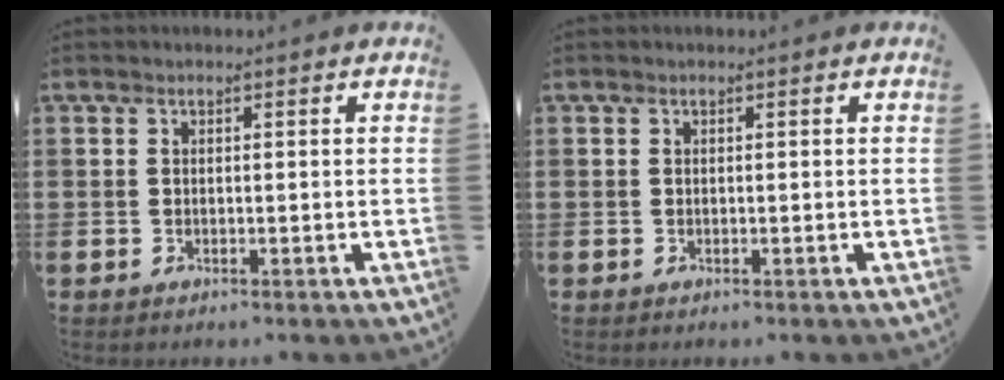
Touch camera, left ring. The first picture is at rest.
{"total": 0.0}